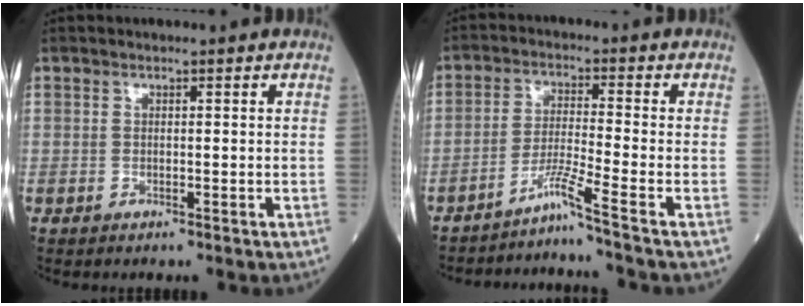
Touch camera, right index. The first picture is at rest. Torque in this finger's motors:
{"motor_torque": [-0.02, -0.15, 0.01, 0.01]}